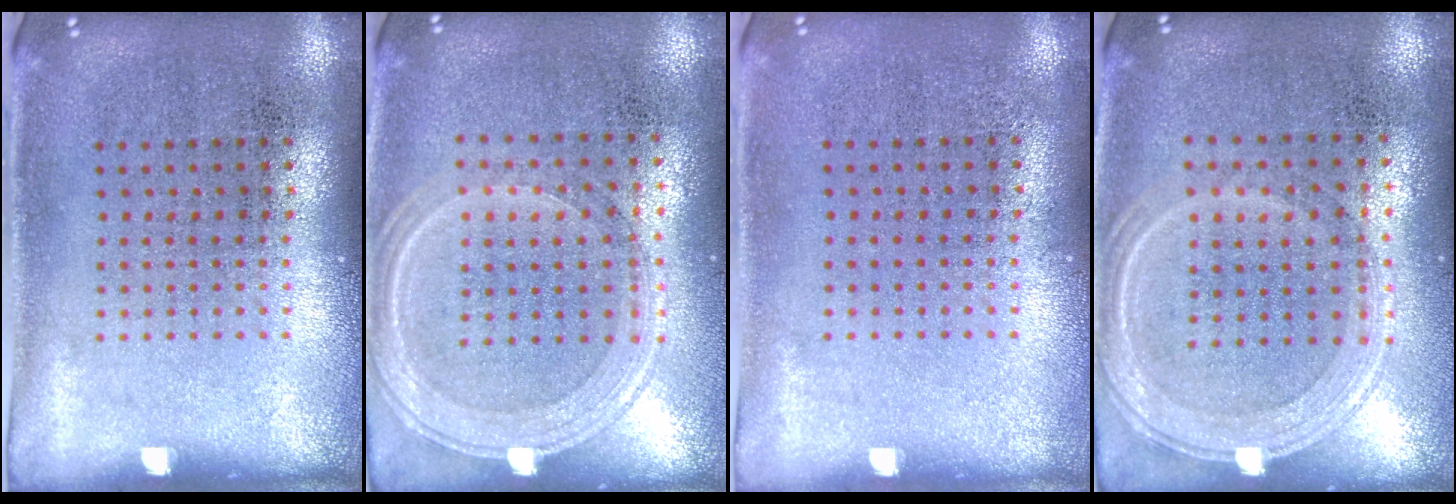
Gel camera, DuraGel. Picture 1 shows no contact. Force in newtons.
{"total": 1.3, "press": 1.2, "slide": 0.5}
{"total": 0.0}
{"total": 1.3, "press": 1.2, "slide": 0.4}